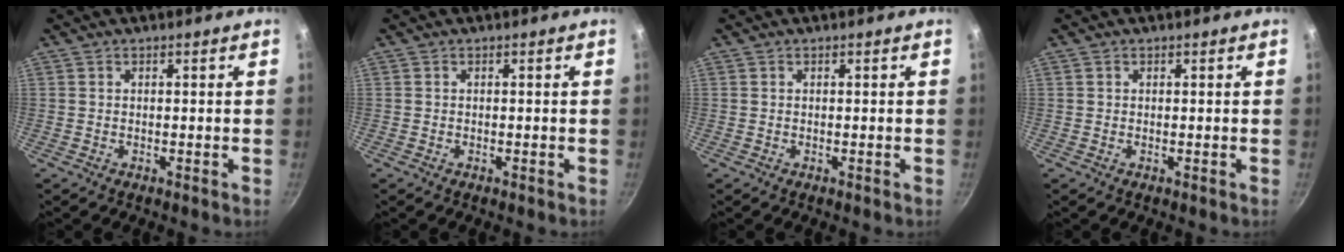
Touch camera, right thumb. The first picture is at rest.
{"total": 0.0}
{"total": 0.0}
{"total": 0.0}